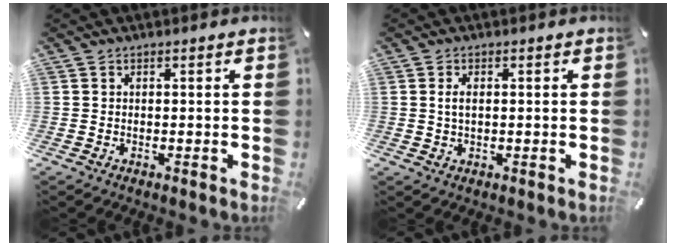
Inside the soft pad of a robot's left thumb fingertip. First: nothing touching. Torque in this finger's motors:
{"motor_torque": [0.04, -0.04, 0.07, -0.07, -0.01]}